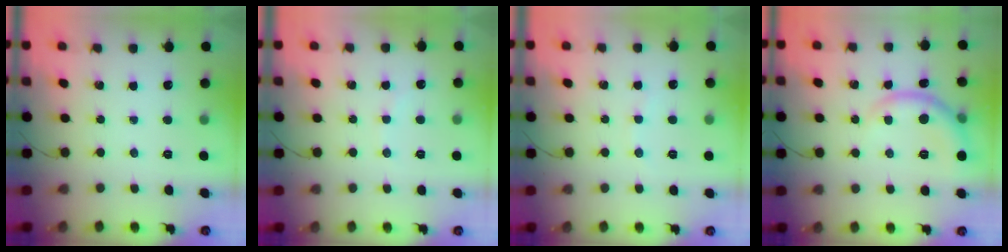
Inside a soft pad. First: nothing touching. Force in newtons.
{"total": 3.6, "press": 3.4, "slide": 0.9}
{"total": 3.2, "press": 3.0, "slide": 1.0}
{"total": 7.5, "press": 7.4, "slide": 0.9}